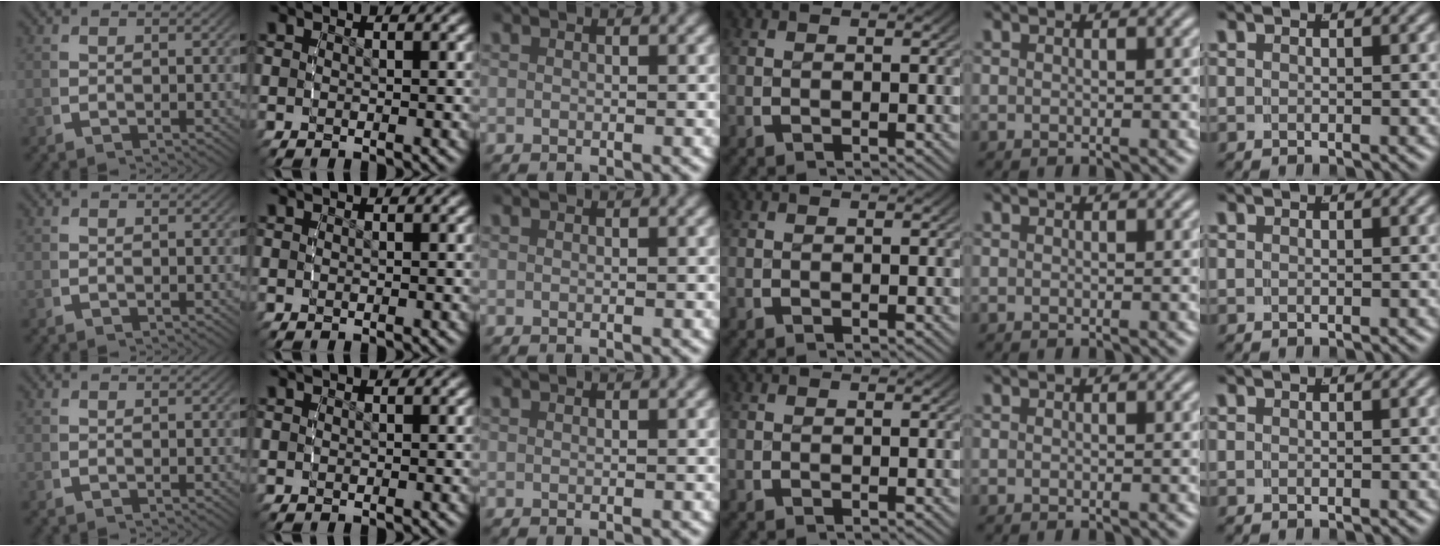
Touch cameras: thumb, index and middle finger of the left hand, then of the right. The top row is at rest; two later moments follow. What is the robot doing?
{"motion": "grasp_and_lifting", "object": "bottle cap"}